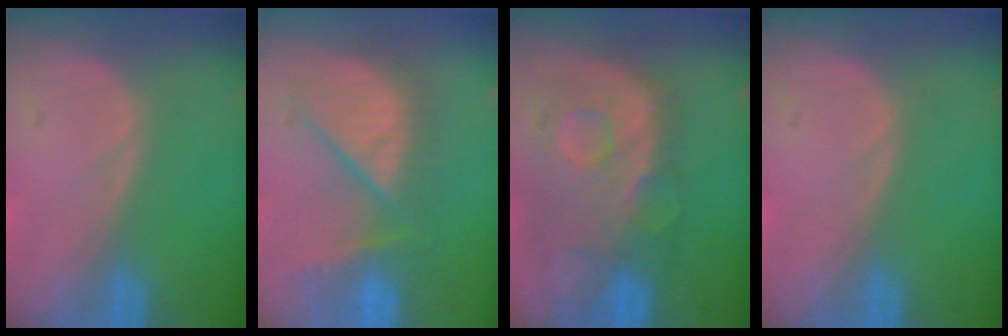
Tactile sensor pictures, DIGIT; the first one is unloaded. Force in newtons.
{"total": 8.8, "press": 8.7, "slide": 1.4}
{"total": 11.3, "press": 9.8, "slide": 5.7}
{"total": 0.0}